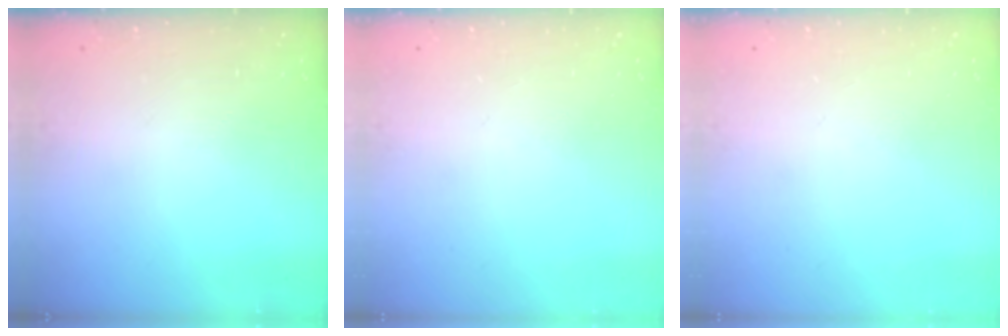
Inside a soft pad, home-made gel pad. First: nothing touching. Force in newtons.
{"total": 0.0}
{"total": 0.0}